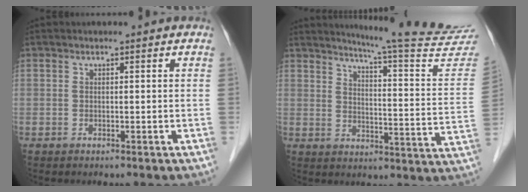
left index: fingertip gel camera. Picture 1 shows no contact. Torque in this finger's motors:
{"motor_torque": [0.14, -0.79, 0.03, 0.02]}